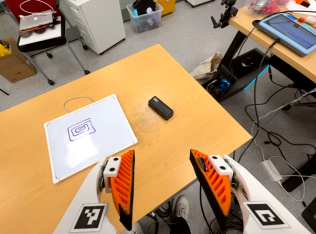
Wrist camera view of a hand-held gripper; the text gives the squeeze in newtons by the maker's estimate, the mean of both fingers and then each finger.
{"total": 0.0}